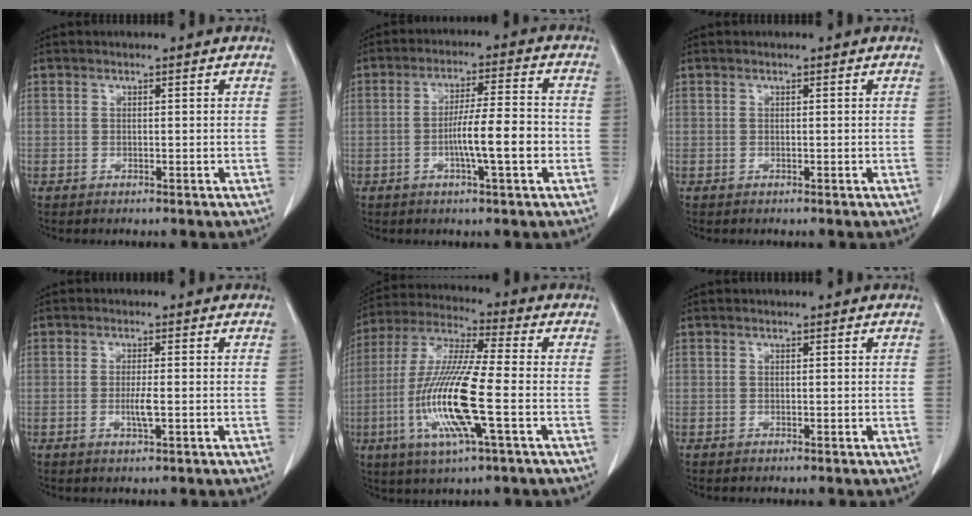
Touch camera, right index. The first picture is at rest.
{"total": 8.4, "force": [-2.1, 0.5, 8.2], "torque": [-0.139, 0.006, -0.038]}
{"total": 0.0}
{"total": 2.7, "force": [-0.6, 0.1, 2.6], "torque": [-0.053, -0.005, -0.010]}
{"total": 15.5, "force": [-3.7, 0.9, 15.0], "torque": [-0.315, -0.013, -0.075]}
{"total": 0.0}